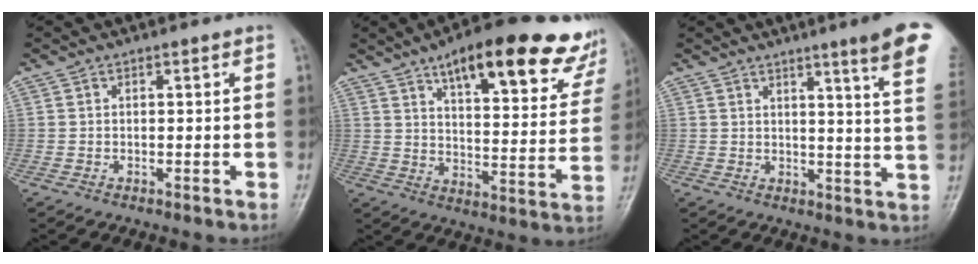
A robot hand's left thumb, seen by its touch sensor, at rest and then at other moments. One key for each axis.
{"total": 24.3, "fx": 16.0, "fy": 7.4, "fz": 16.8, "tx": -0.192, "ty": -0.045, "tz": 0.214}
{"total": 11.9, "fx": 7.3, "fy": 0.2, "fz": 9.4, "tx": -0.111, "ty": -0.035, "tz": 0.077}